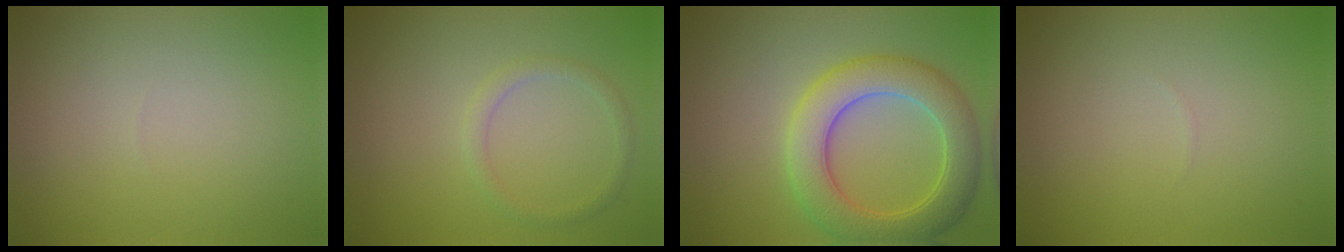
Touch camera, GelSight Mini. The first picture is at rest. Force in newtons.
{"total": 1.3, "press": 1.3, "slide": 0.1}
{"total": 6.4, "press": 6.4, "slide": 0.3}
{"total": 0.0}